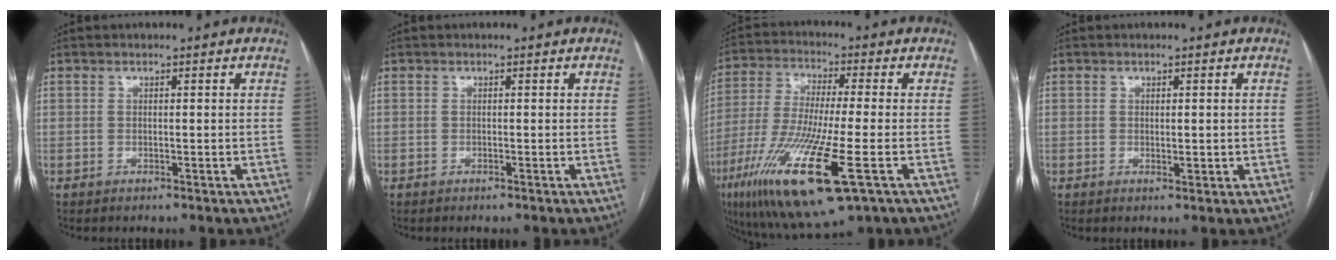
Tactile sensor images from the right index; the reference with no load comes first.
{"total": 0.0}
{"total": 18.4, "force": [-7.6, 2.2, 16.5], "torque": [-0.353, -0.045, -0.135]}
{"total": 1.4, "force": [0.1, 0.7, 1.2], "torque": [-0.017, -0.005, 0.004]}